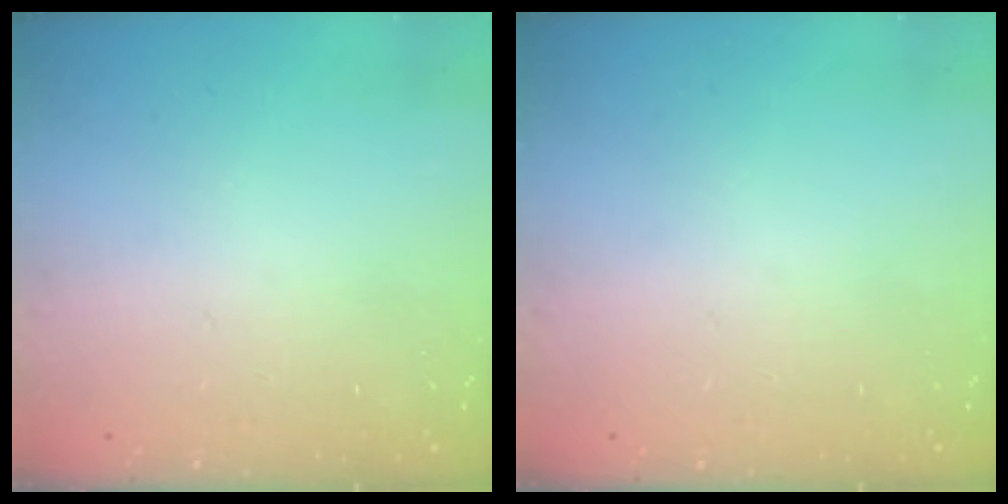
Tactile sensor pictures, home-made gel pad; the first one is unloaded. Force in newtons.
{"total": 0.0}